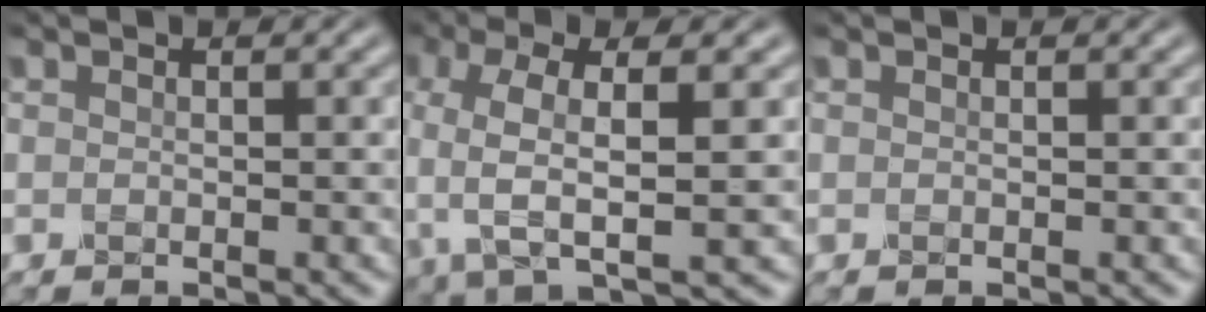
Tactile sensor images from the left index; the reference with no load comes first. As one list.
[{"total": 6.7, "force": [-0.5, 2.3, 6.3], "torque": [-0.135, -0.002, -0.015]}, {"total": 0.0}]